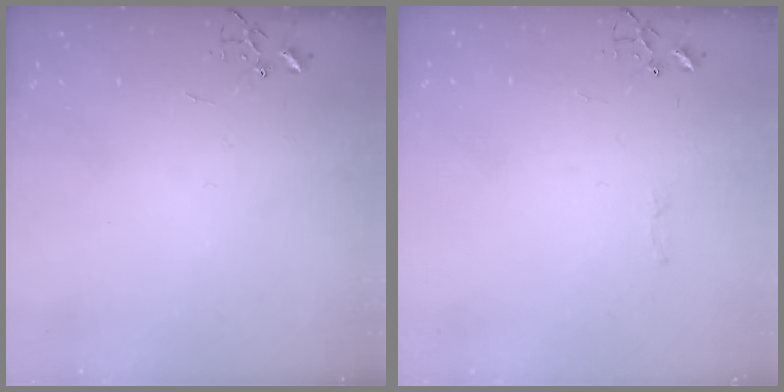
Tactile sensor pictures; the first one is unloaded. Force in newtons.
{"total": 2.8, "press": 2.8, "slide": 0.4}